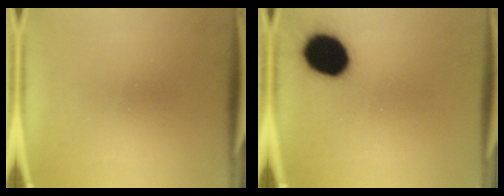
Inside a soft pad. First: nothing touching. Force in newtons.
{"total": 15.8}